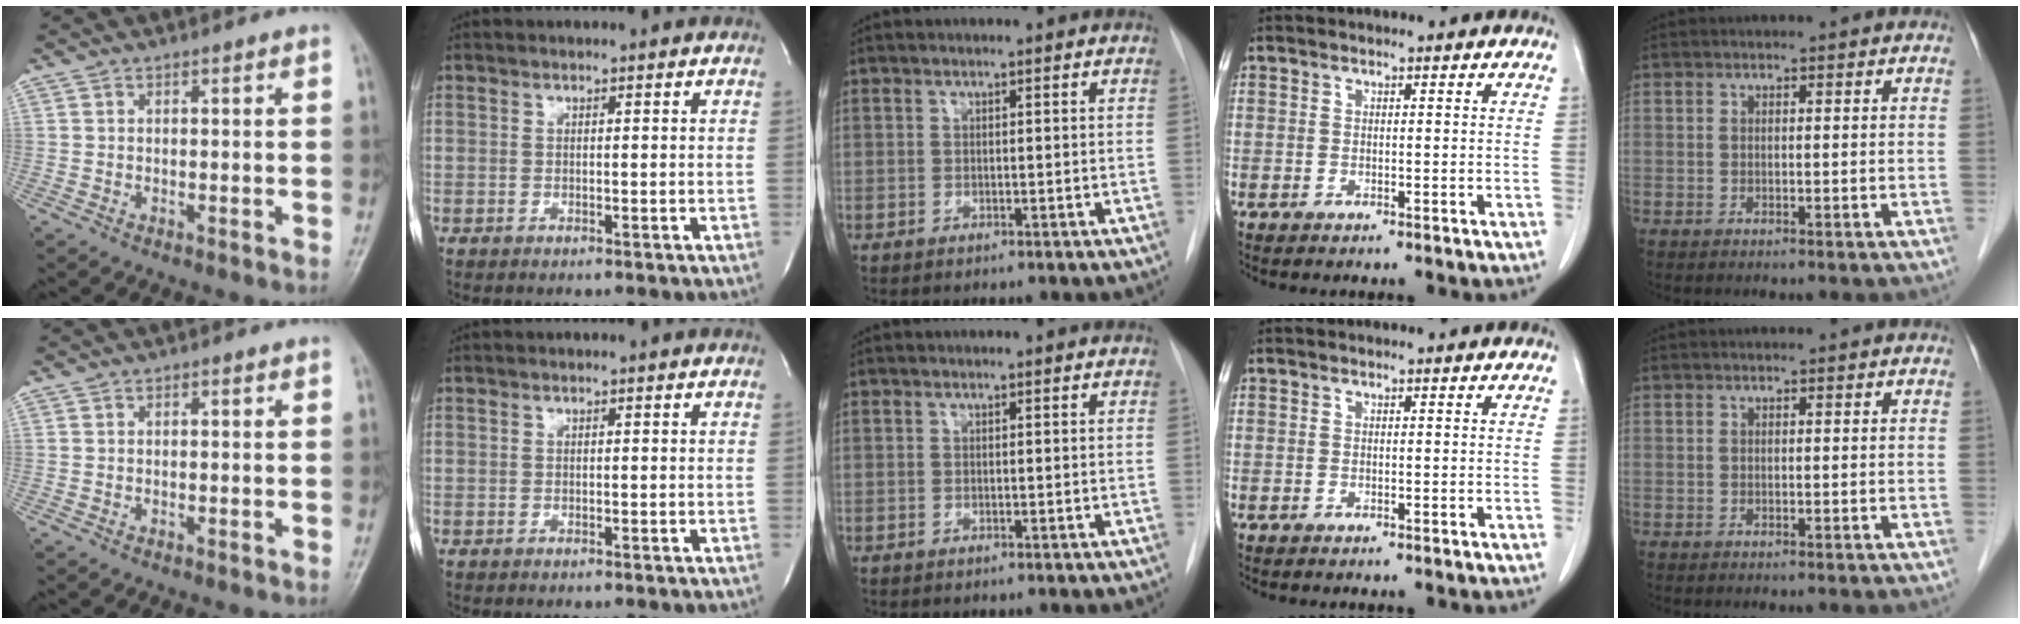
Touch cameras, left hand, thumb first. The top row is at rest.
{}